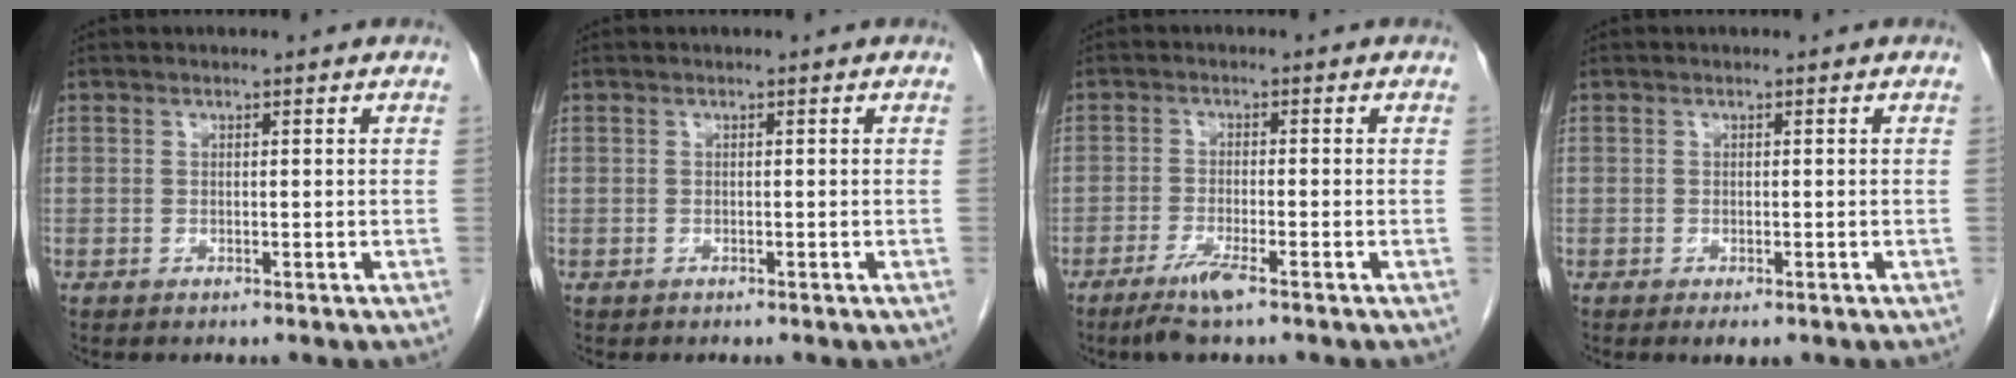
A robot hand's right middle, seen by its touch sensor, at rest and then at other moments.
{"total": 0.0}
{"total": 4.2, "force": [-2.8, 0.0, 3.1], "torque": [-0.066, -0.010, -0.055]}
{"total": 1.7, "force": [-1.0, 0.7, 1.1], "torque": [-0.015, -0.002, -0.007]}